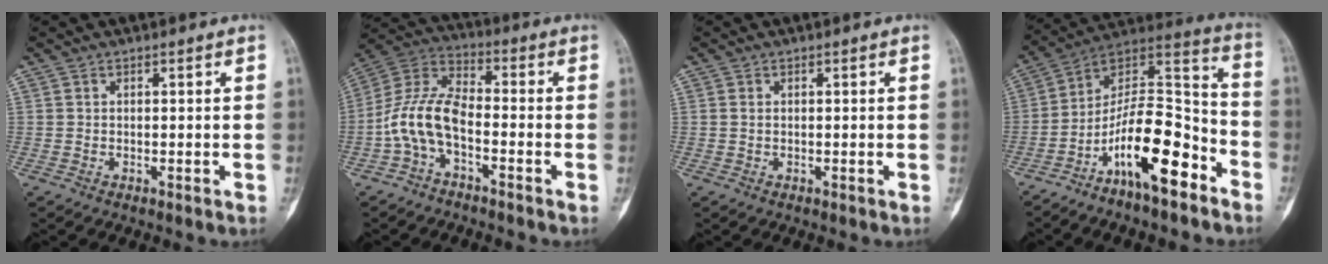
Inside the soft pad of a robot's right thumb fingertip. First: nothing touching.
{"total": 10.5, "force": [-3.4, 5.2, 8.5], "torque": [-0.178, 0.049, -0.079]}
{"total": 0.7, "force": [0.2, 0.5, 0.5], "torque": [-0.013, 0.001, 0.005]}
{"total": 17.7, "force": [-9.5, 6.2, 13.6], "torque": [-0.224, 0.096, -0.164]}